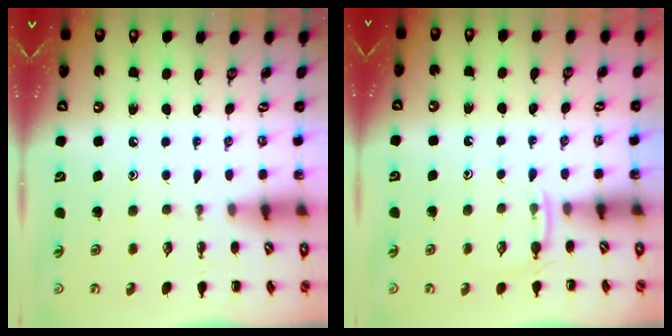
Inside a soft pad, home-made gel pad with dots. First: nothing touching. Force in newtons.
{"total": 4.0, "press": 3.8, "slide": 1.3}